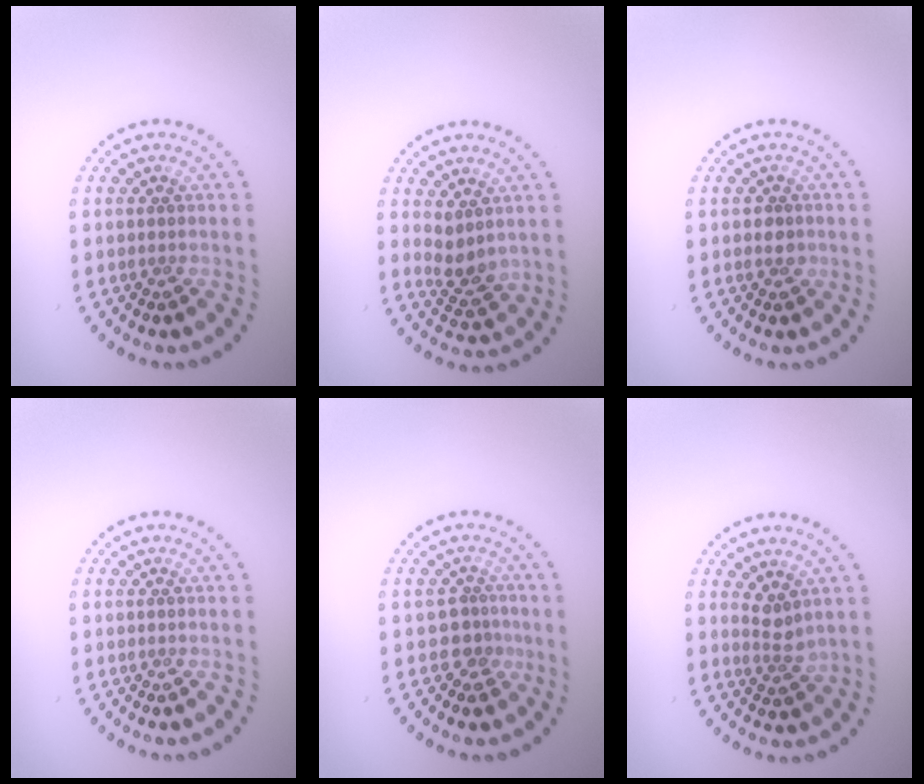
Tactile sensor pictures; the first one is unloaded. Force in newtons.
{"total": 2.4, "press": 2.1, "slide": 1.1}
{"total": 1.3, "press": 1.2, "slide": 0.6}
{"total": 0.0}
{"total": 2.1, "press": 1.7, "slide": 1.2}
{"total": 1.8, "press": 1.2, "slide": 1.3}